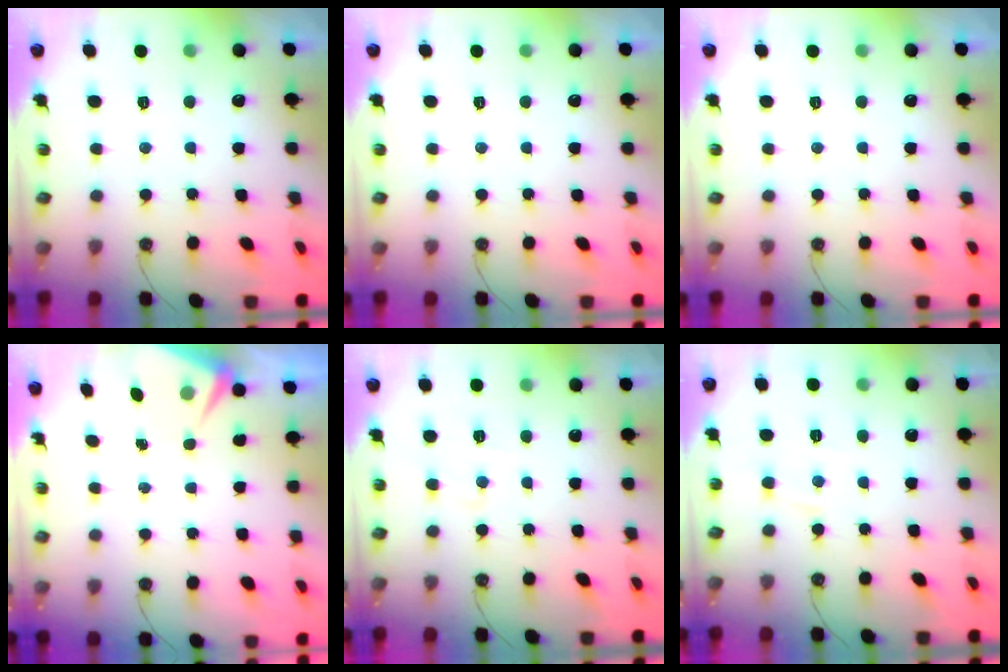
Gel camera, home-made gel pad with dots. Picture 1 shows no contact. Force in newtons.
{"total": 0.0}
{"total": 0.0}
{"total": 4.6, "press": 4.5, "slide": 0.6}
{"total": 5.8, "press": 5.7, "slide": 0.5}
{"total": 5.5, "press": 5.5, "slide": 0.4}